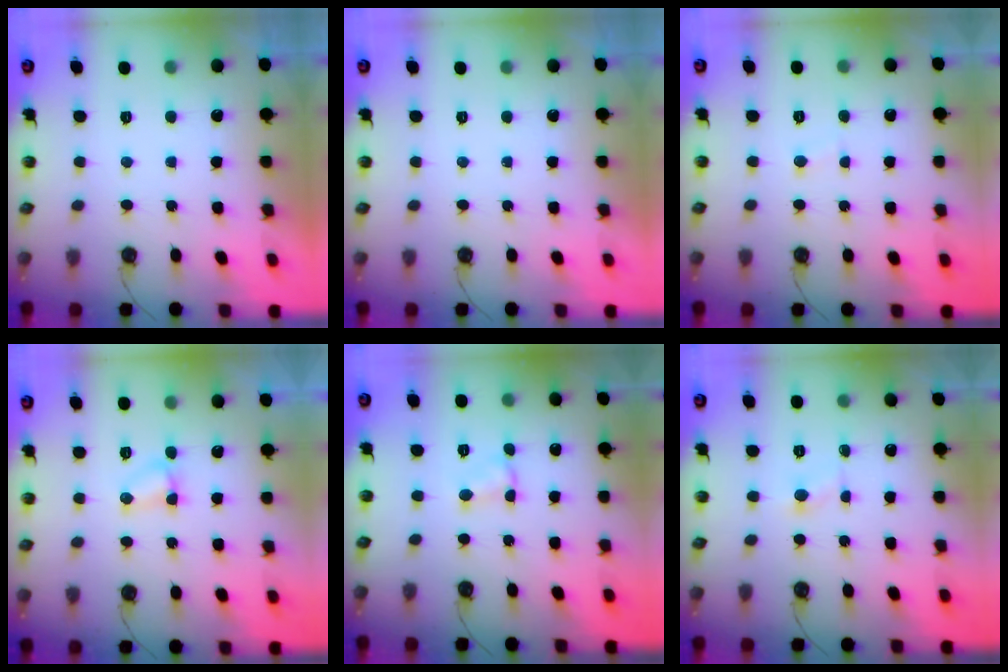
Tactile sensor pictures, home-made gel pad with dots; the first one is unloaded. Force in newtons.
{"total": 0.0}
{"total": 3.8, "press": 1.9, "slide": 3.3}
{"total": 3.2, "press": 3.2, "slide": 0.4}
{"total": 2.5, "press": 2.5, "slide": 0.4}
{"total": 1.8, "press": 1.8, "slide": 0.2}